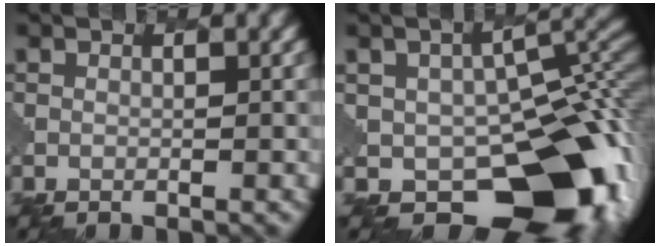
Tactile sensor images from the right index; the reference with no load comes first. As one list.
[{"total": 13.7, "force": [-4.3, 9.1, 9.3], "torque": [-0.096, -0.015, -0.065]}]